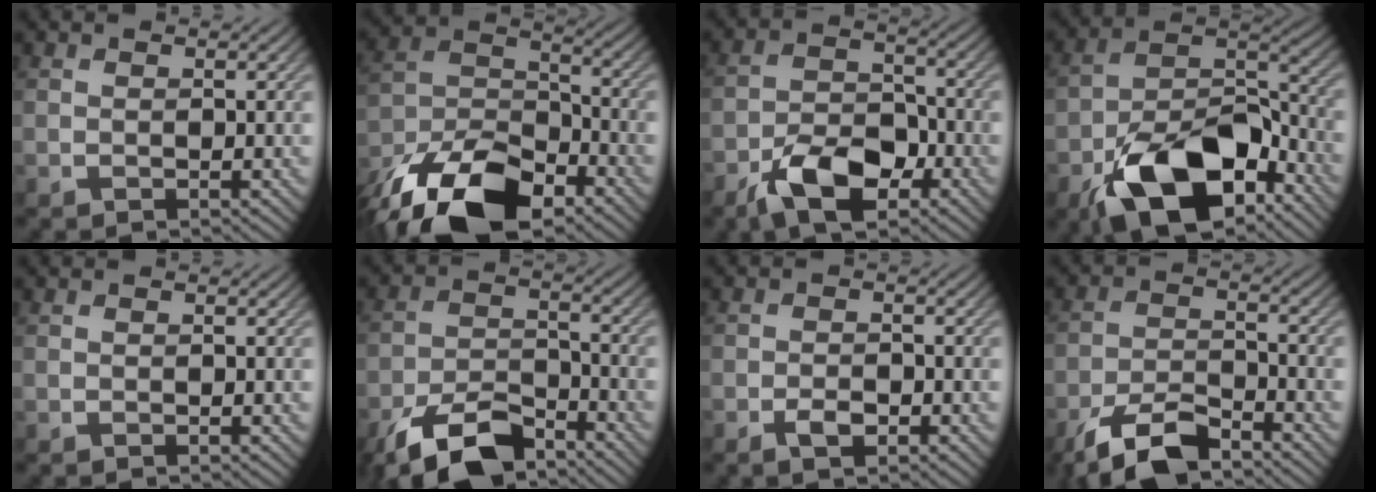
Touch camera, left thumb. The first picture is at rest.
{"total": 15.1, "force": [-10.3, 7.1, 8.5], "torque": [-0.192, -0.021, -0.189]}
{"total": 8.8, "force": [-5.2, 4.5, 5.5], "torque": [-0.097, 0.000, -0.104]}
{"total": 15.8, "force": [-9.1, 8.1, 10.0], "torque": [-0.183, -0.022, -0.169]}
{"total": 0.0}
{"total": 10.2, "force": [-7.5, 4.0, 5.6], "torque": [-0.101, -0.003, -0.149]}
{"total": 2.3, "force": [-1.3, 1.1, 1.5], "torque": [-0.026, 0.000, -0.026]}
{"total": 8.2, "force": [-6.2, 2.7, 4.6], "torque": [-0.086, -0.001, -0.125]}